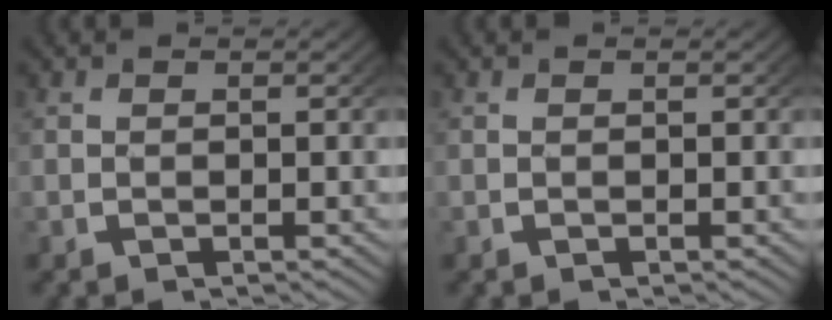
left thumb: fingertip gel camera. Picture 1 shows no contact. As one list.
[{"total": 0.0}]